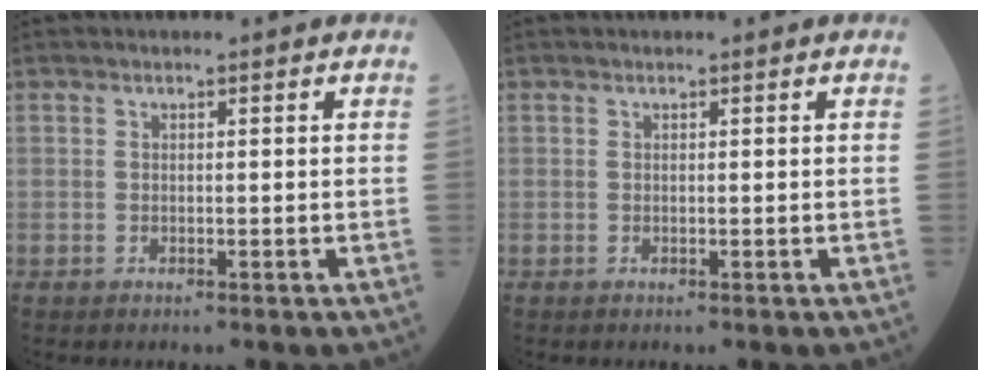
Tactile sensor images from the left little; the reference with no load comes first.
{"total": 0.0}